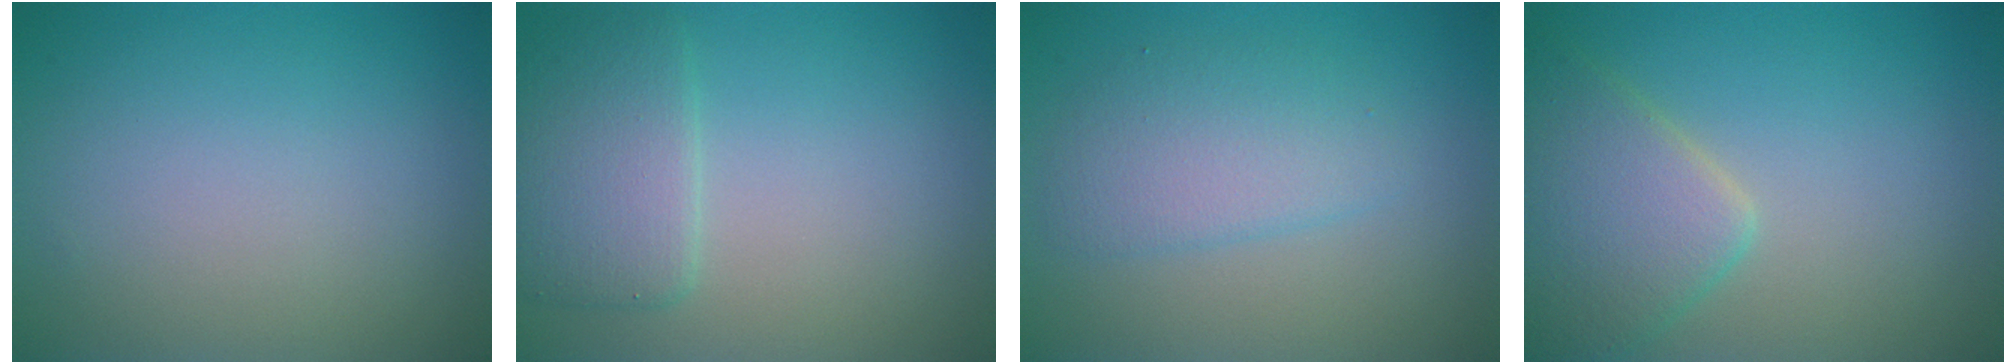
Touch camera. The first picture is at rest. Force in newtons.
{"total": 3.7, "press": 3.7, "slide": 0.2}
{"total": 3.2, "press": 3.2, "slide": 0.0}
{"total": 4.9, "press": 4.9, "slide": 0.3}